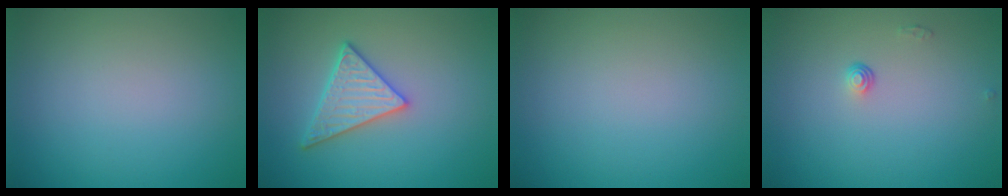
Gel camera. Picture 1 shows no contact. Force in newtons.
{"total": 3.5, "press": 3.3, "slide": 1.1}
{"total": 0.0}
{"total": 0.8, "press": 0.5, "slide": 0.6}